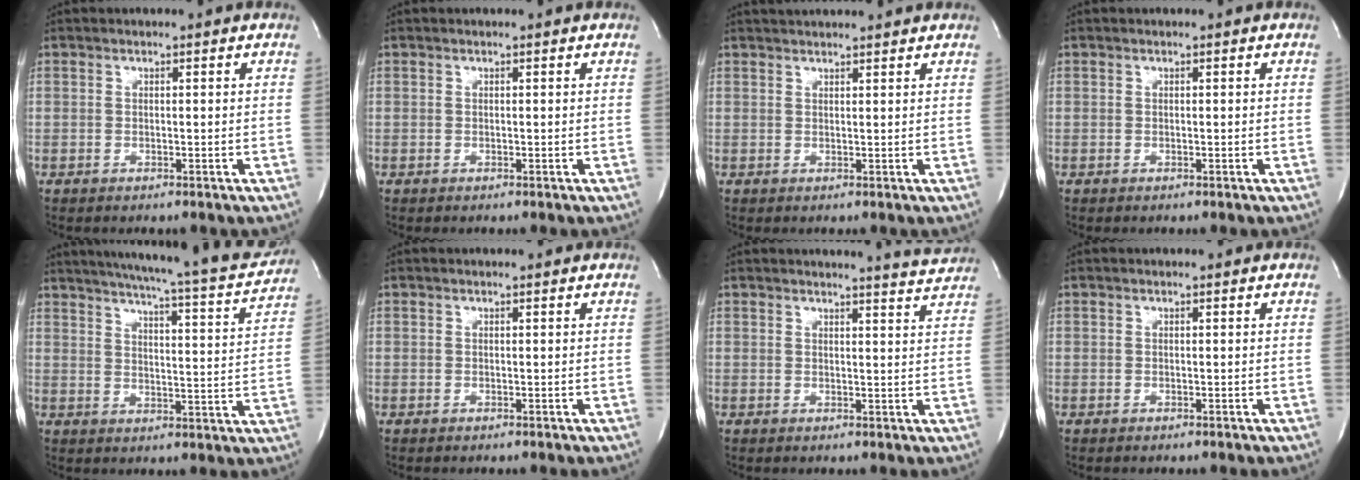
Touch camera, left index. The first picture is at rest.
{"total": 0.0}
{"total": 9.6, "force": [9.1, 0.6, 3.2], "torque": [-0.048, 0.025, 0.111]}
{"total": 0.0}
{"total": 22.6, "force": [20.2, 1.8, 9.8], "torque": [-0.153, -0.042, 0.249]}
{"total": 0.6, "force": [0.6, 0.0, 0.2], "torque": [-0.006, 0.002, 0.007]}
{"total": 5.0, "force": [4.9, -1.0, 0.1], "torque": [-0.013, -0.027, 0.049]}
{"total": 0.0}